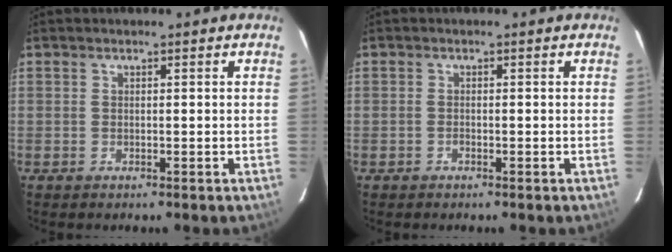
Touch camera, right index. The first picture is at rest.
{"total": 0.6, "force": [-0.4, 0.3, 0.3], "torque": [-0.005, 0.001, -0.009]}